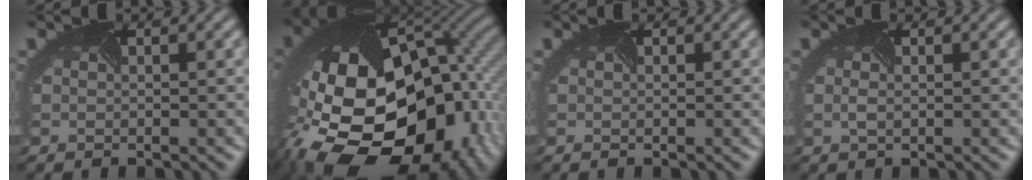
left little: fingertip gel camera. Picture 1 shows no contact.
{"total": 22.1, "force": [-6.7, 15.2, 14.5], "torque": [-0.286, -0.056, -0.090]}
{"total": 0.0}
{"total": 0.6, "force": [-0.1, 0.2, 0.6], "torque": [-0.014, 0.002, 0.000]}